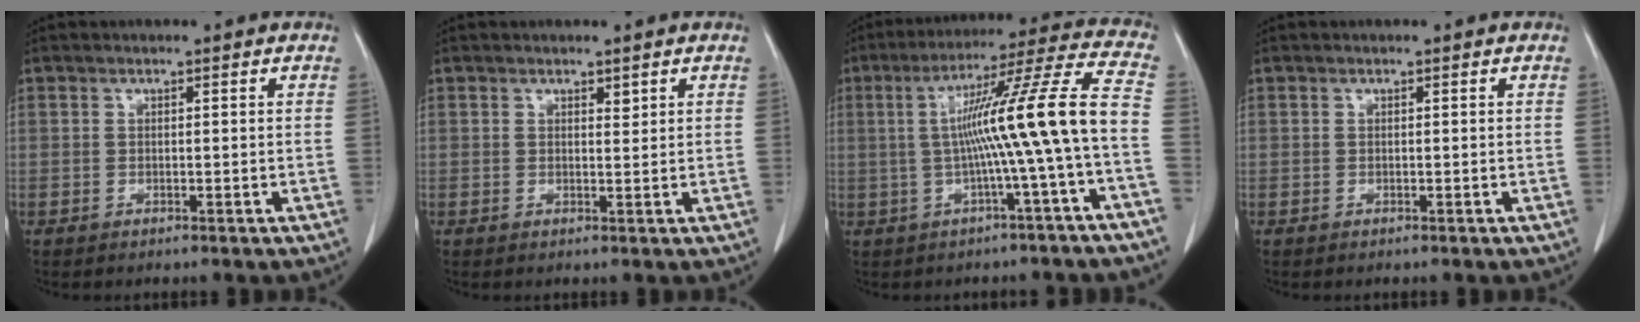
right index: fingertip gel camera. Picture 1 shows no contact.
{"total": 1.1, "force": [0.9, 0.4, 0.6], "torque": [-0.008, -0.004, 0.015]}
{"total": 14.4, "force": [-1.5, -1.8, 14.2], "torque": [-0.217, 0.021, -0.026]}
{"total": 0.0}